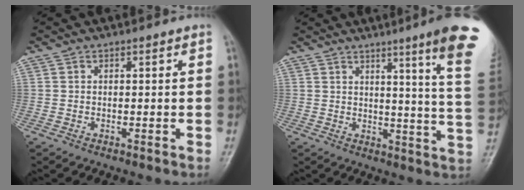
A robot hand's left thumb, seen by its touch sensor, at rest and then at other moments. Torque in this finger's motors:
{"motor_torque": [0.10, -0.05, 1.66, -1.09, 0.25]}